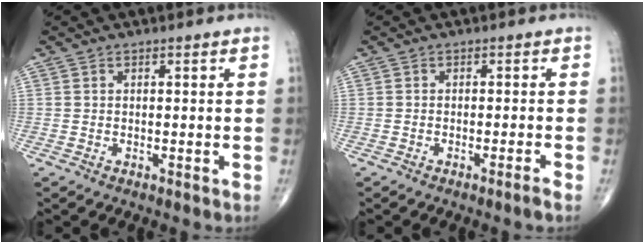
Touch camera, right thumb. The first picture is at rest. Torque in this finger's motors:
{"motor_torque": [-0.48, 0.03, -0.11, -0.05, -0.04]}